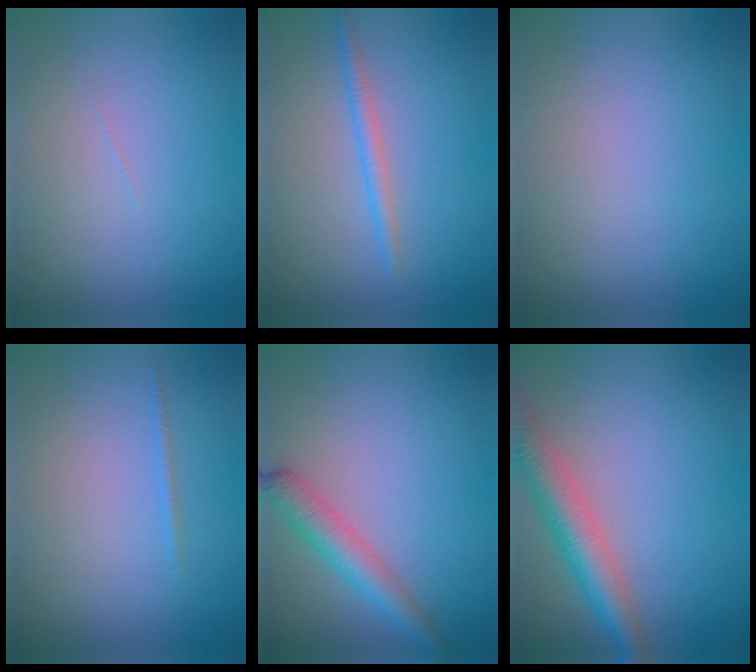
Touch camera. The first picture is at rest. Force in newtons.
{"total": 1.6, "press": 1.6, "slide": 0.0}
{"total": 0.0}
{"total": 0.6, "press": 0.6, "slide": 0.1}
{"total": 3.3, "press": 3.3, "slide": 0.1}
{"total": 5.2, "press": 5.2, "slide": 0.2}